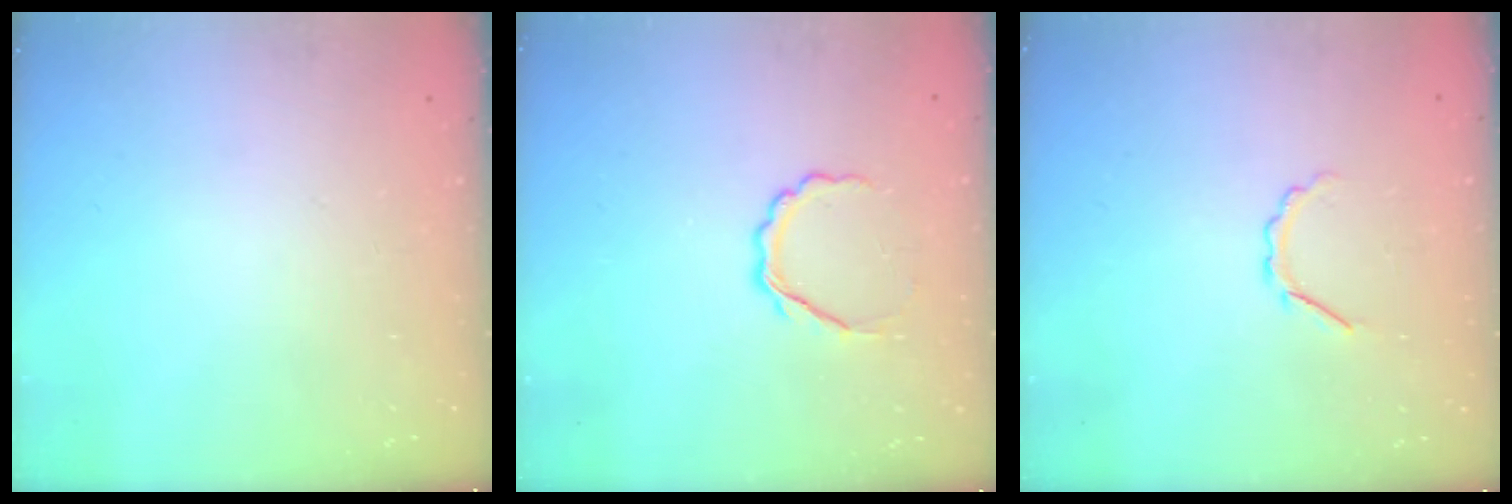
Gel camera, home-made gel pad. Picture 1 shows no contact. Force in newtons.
{"total": 5.3, "press": 5.1, "slide": 1.2}
{"total": 2.9, "press": 2.7, "slide": 0.8}